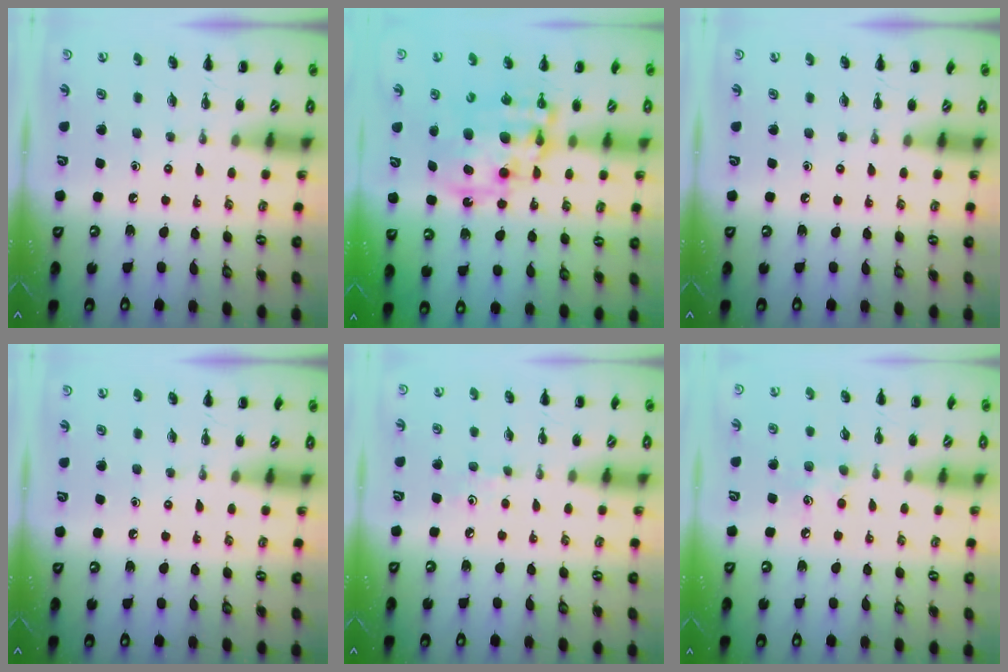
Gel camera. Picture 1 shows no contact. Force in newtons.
{"total": 15.0, "press": 14.6, "slide": 3.1}
{"total": 0.0}
{"total": 0.0}
{"total": 3.5, "press": 3.4, "slide": 1.1}
{"total": 6.7, "press": 6.5, "slide": 1.7}